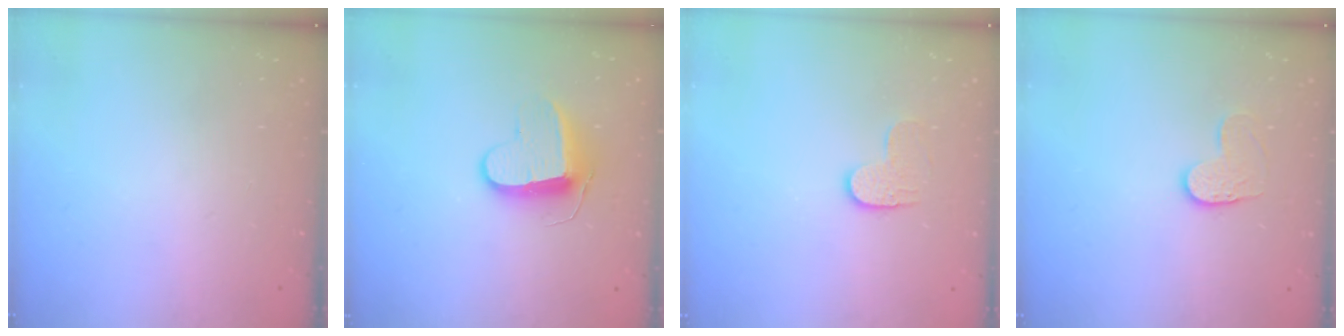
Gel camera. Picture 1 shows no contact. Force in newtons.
{"total": 9.6, "press": 9.6, "slide": 0.2}
{"total": 5.7, "press": 5.7, "slide": 0.5}
{"total": 6.6, "press": 6.6, "slide": 0.3}